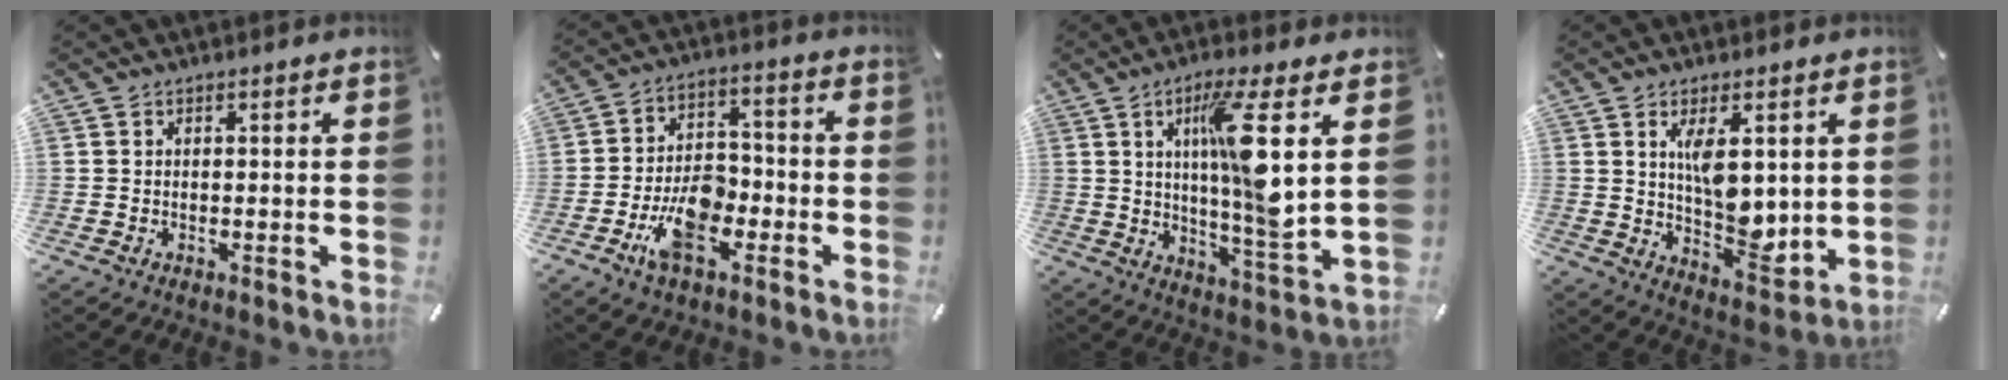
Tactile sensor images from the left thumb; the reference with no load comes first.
{"total": 11.8, "force": [-5.2, 6.8, 8.1], "torque": [-0.150, 0.021, -0.092]}
{"total": 14.4, "force": [4.0, 1.9, 13.7], "torque": [-0.233, -0.023, 0.053]}
{"total": 10.1, "force": [3.2, 5.2, 8.0], "torque": [-0.127, -0.026, 0.054]}